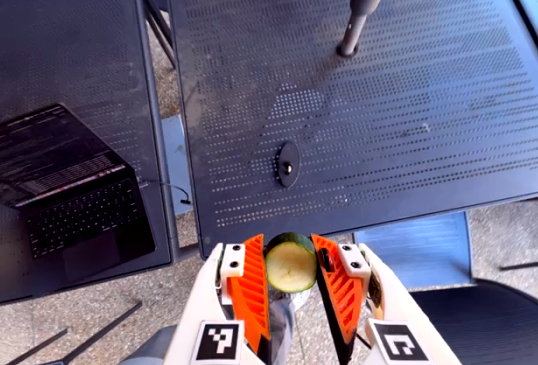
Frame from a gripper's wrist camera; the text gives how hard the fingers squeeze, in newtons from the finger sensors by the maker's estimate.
{"total": 9.5, "left": 9.2, "right": 9.9}